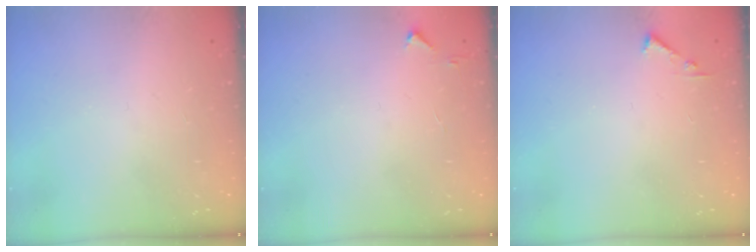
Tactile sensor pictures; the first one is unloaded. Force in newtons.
{"total": 2.8, "press": 2.8, "slide": 0.4}
{"total": 3.6, "press": 3.6, "slide": 0.4}